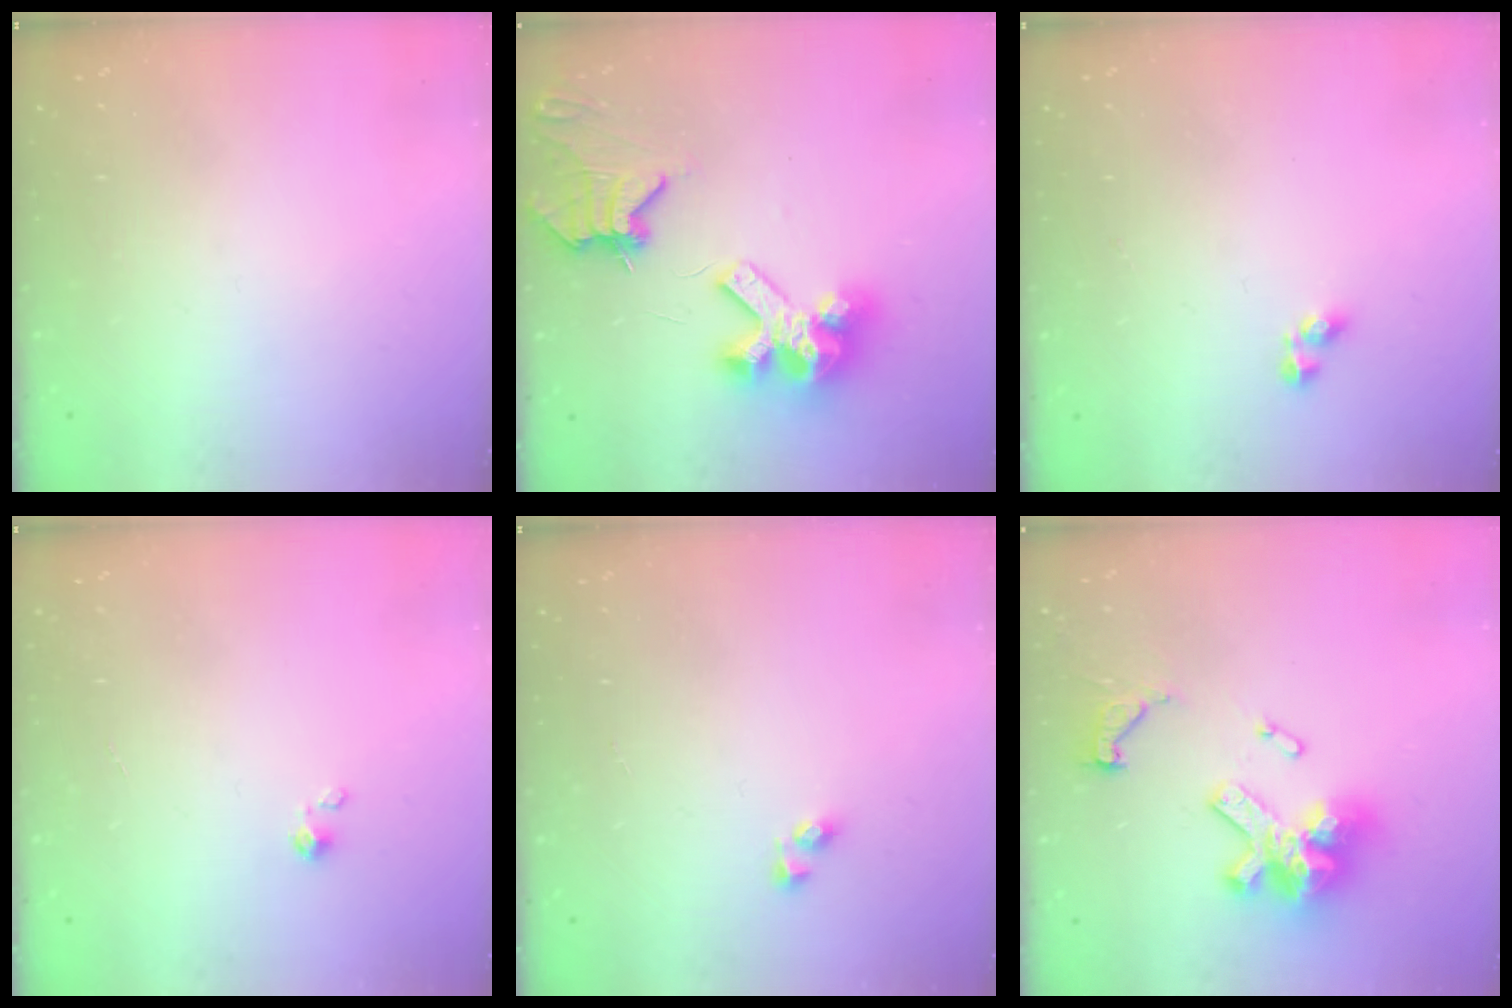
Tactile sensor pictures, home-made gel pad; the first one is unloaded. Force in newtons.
{"total": 11.5, "press": 11.4, "slide": 1.5}
{"total": 2.9, "press": 2.9, "slide": 0.4}
{"total": 0.0}
{"total": 4.0, "press": 3.9, "slide": 0.5}
{"total": 15.0, "press": 15.0, "slide": 0.8}